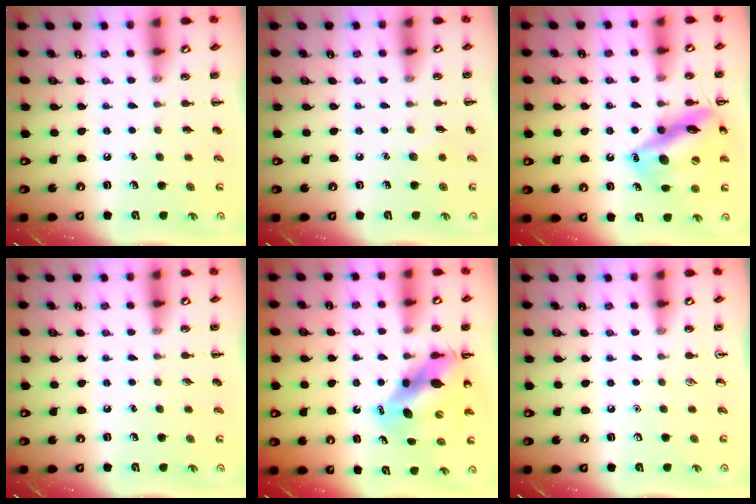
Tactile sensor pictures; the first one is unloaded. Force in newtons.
{"total": 4.0, "press": 3.8, "slide": 1.0}
{"total": 17.4, "press": 17.4, "slide": 1.7}
{"total": 0.0}
{"total": 10.6, "press": 10.2, "slide": 3.0}
{"total": 0.0}